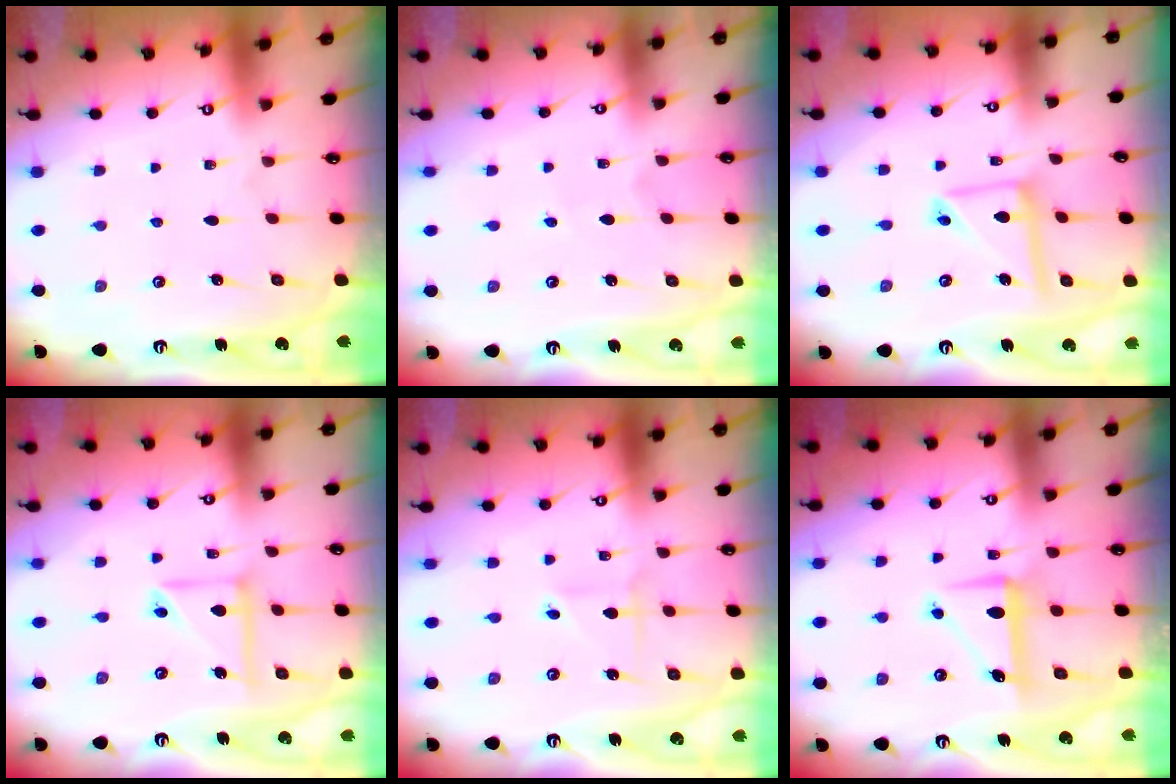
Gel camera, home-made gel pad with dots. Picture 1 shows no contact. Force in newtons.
{"total": 2.3, "press": 2.2, "slide": 0.2}
{"total": 10.1, "press": 10.1, "slide": 1.0}
{"total": 9.4, "press": 9.4, "slide": 0.7}
{"total": 2.0, "press": 2.0, "slide": 0.1}
{"total": 7.9, "press": 7.8, "slide": 1.0}